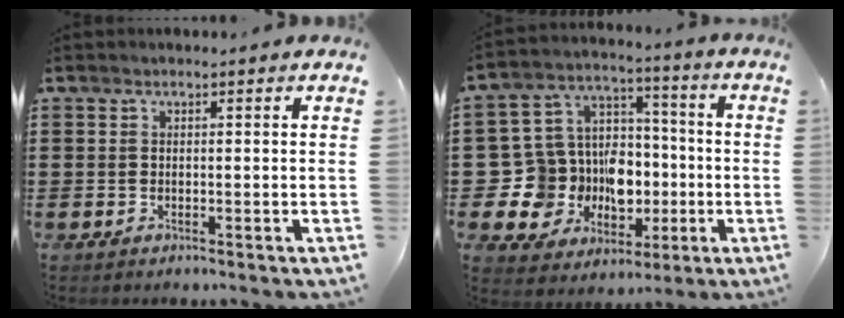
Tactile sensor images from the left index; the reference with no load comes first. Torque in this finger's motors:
{"motor_torque": [2.12, 0.02, 1.03, 0.11]}